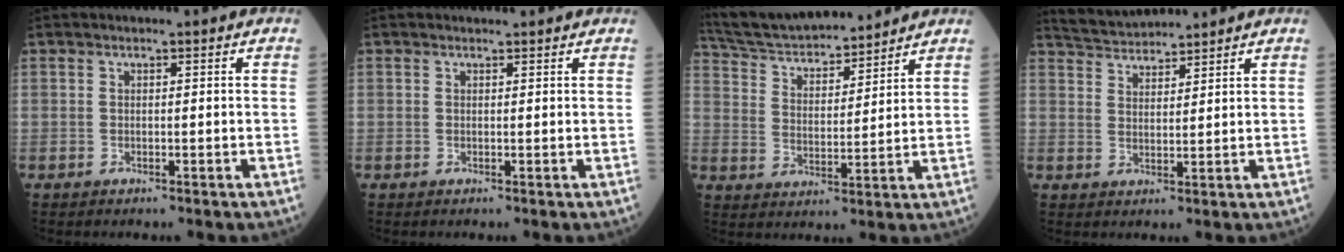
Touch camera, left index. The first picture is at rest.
{"total": 1.3, "force": [1.3, 0.1, 0.4], "torque": [-0.010, 0.012, 0.020]}
{"total": 15.6, "force": [14.5, 2.5, 5.2], "torque": [-0.099, 0.027, 0.252]}
{"total": 4.9, "force": [4.9, 0.1, 0.2], "torque": [-0.014, 0.022, 0.095]}